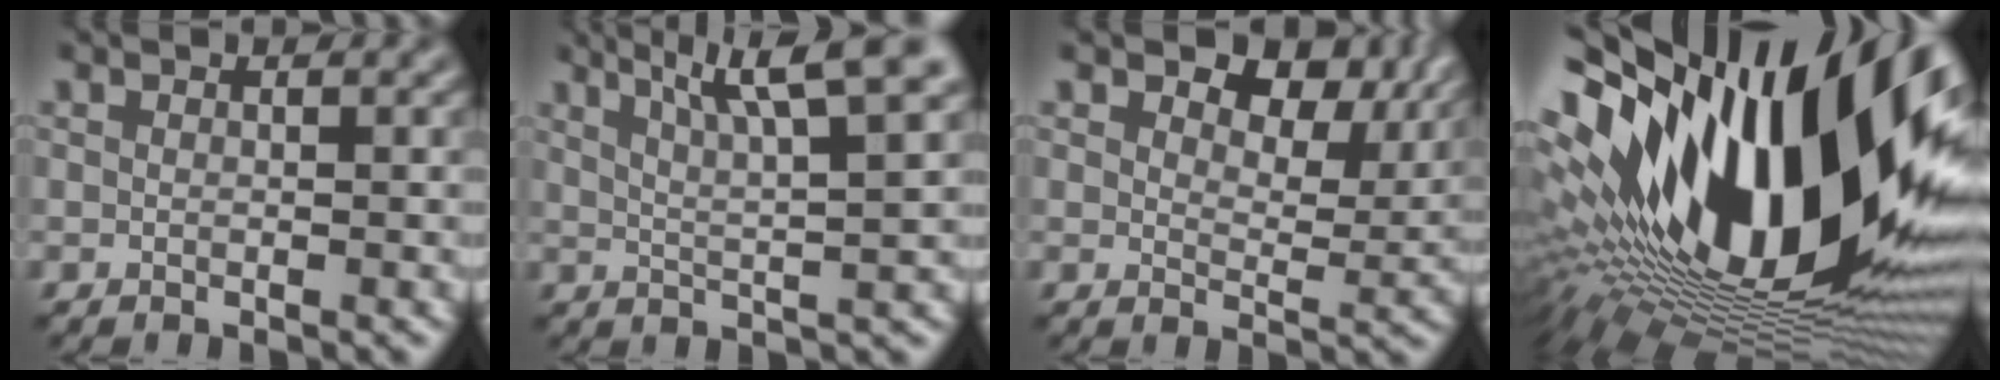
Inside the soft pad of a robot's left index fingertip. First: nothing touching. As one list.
[{"total": 7.0, "force": [4.5, 1.2, 5.2], "torque": [-0.073, 0.016, 0.057]}, {"total": 7.4, "force": [4.9, 3.7, 4.0], "torque": [-0.066, -0.003, 0.065]}, {"total": 21.0, "force": [4.9, 9.7, 18.0], "torque": [-0.315, 0.018, 0.057]}]